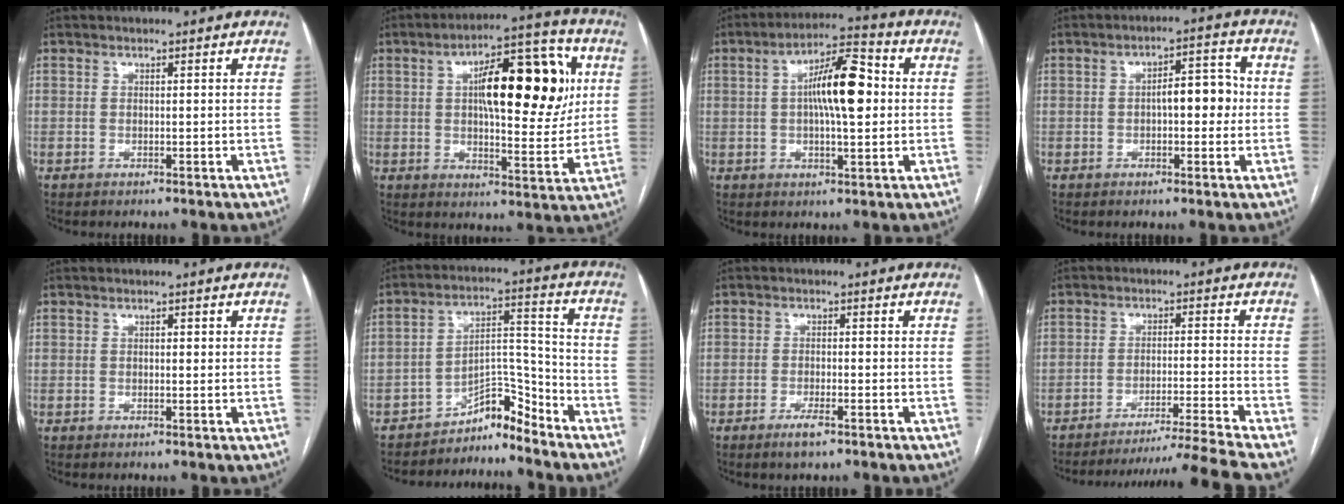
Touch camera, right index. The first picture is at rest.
{"total": 17.5, "force": [4.2, 5.4, 16.1], "torque": [-0.236, 0.032, 0.062]}
{"total": 10.9, "force": [1.1, 2.6, 10.5], "torque": [-0.183, 0.024, 0.014]}
{"total": 5.9, "force": [-0.2, 2.2, 5.5], "torque": [-0.073, 0.022, -0.005]}
{"total": 0.8, "force": [0.2, 0.3, 0.7], "torque": [-0.012, 0.001, 0.002]}
{"total": 6.0, "force": [-5.9, 1.0, 0.8], "torque": [0.002, 0.046, -0.098]}
{"total": 2.8, "force": [-1.8, 0.4, 2.1], "torque": [-0.040, -0.003, -0.033]}
{"total": 13.4, "force": [-12.0, -5.0, 3.2], "torque": [-0.030, -0.022, -0.183]}